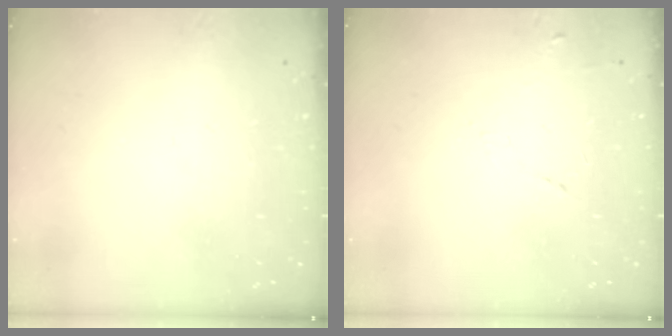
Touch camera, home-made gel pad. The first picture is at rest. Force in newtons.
{"total": 5.4, "press": 5.3, "slide": 0.9}